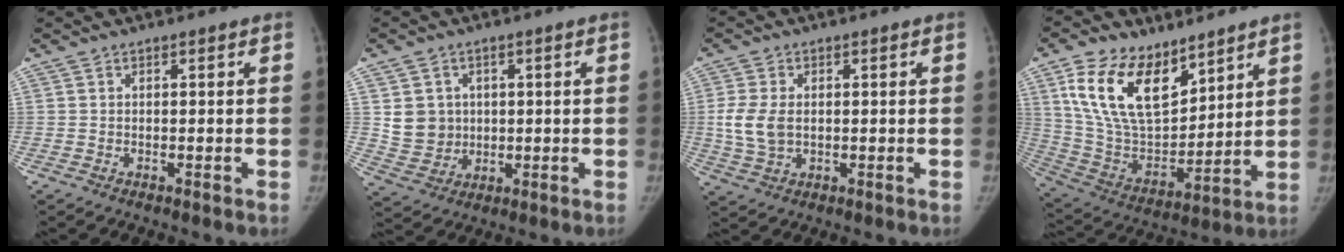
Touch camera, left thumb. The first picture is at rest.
{"total": 7.0, "force": [1.2, 6.5, 2.4], "torque": [-0.012, -0.008, 0.034]}
{"total": 6.5, "force": [0.1, 4.3, 4.9], "torque": [-0.105, -0.001, 0.008]}
{"total": 19.1, "force": [10.7, 10.5, 11.9], "torque": [-0.182, -0.049, 0.214]}